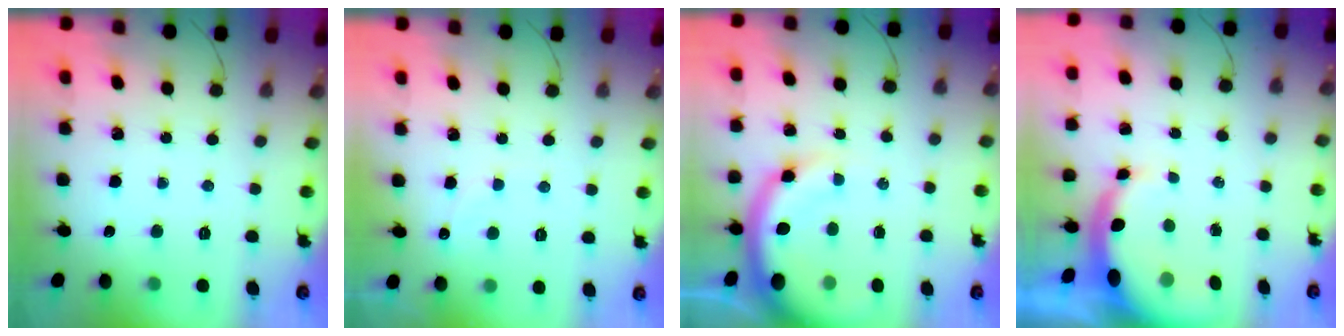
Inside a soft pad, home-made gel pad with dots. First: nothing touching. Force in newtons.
{"total": 6.7, "press": 6.6, "slide": 1.0}
{"total": 11.1, "press": 10.9, "slide": 2.2}
{"total": 8.8, "press": 8.7, "slide": 1.6}